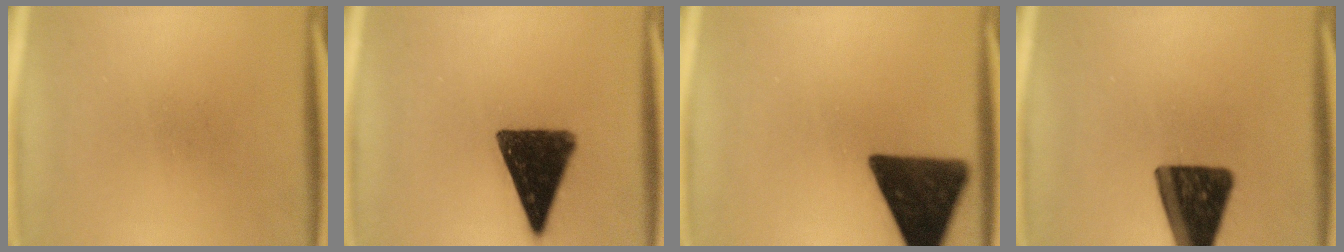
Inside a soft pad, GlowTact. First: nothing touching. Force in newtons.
{"total": 14.2}
{"total": 15.9}
{"total": 14.9}